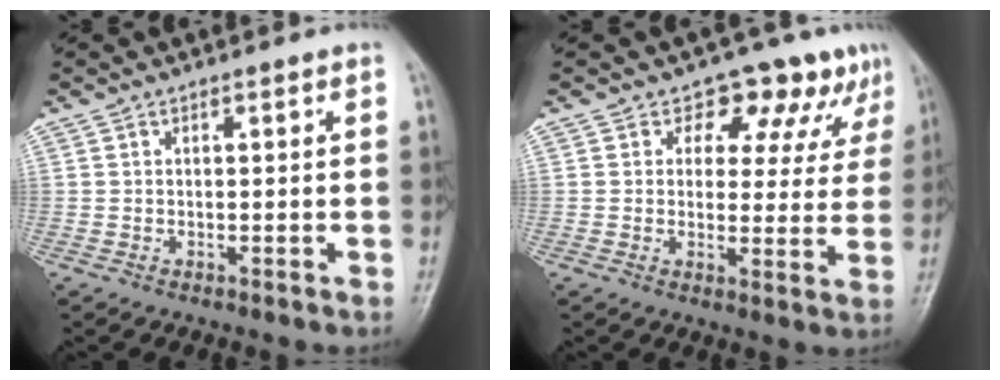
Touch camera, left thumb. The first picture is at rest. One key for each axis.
{"total": 9.1, "fx": 6.2, "fy": 5.9, "fz": 3.3, "tx": 0.005, "ty": -0.028, "tz": 0.061}